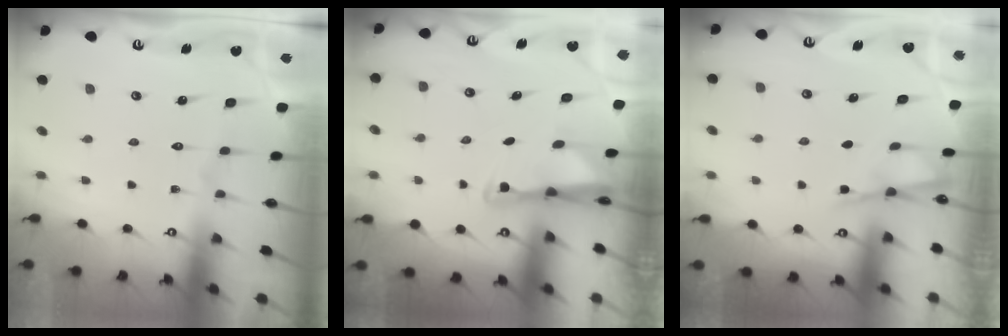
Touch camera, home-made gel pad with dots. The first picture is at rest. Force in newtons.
{"total": 2.7, "press": 2.7, "slide": 0.5}
{"total": 2.4, "press": 2.4, "slide": 0.5}